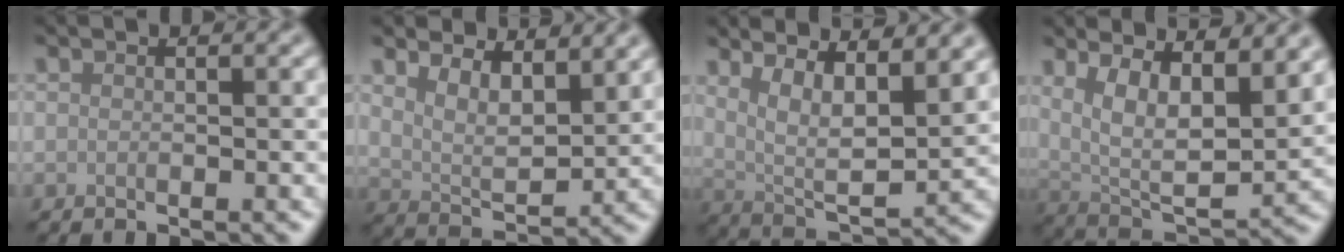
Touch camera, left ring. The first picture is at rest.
{"total": 4.8, "force": [3.2, 2.1, 2.9], "torque": [-0.059, -0.008, 0.053]}
{"total": 7.9, "force": [4.1, 2.4, 6.3], "torque": [-0.096, 0.000, 0.068]}
{"total": 10.6, "force": [4.8, 4.0, 8.5], "torque": [-0.135, 0.004, 0.076]}